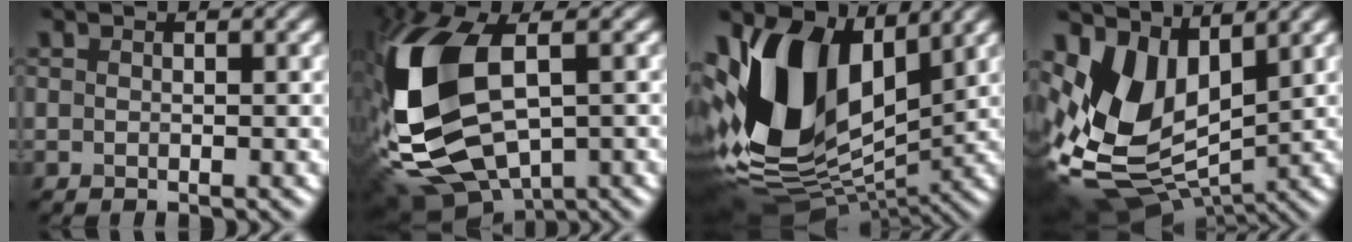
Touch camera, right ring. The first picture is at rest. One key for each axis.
{"total": 14.5, "fx": 0.1, "fy": 8.2, "fz": 12.0, "tx": -0.293, "ty": -0.017, "tz": 0.014}
{"total": 14.3, "fx": 3.1, "fy": 8.8, "fz": 10.9, "tx": -0.230, "ty": -0.011, "tz": 0.055}
{"total": 9.9, "fx": 2.5, "fy": 6.1, "fz": 7.4, "tx": -0.159, "ty": -0.014, "tz": 0.046}